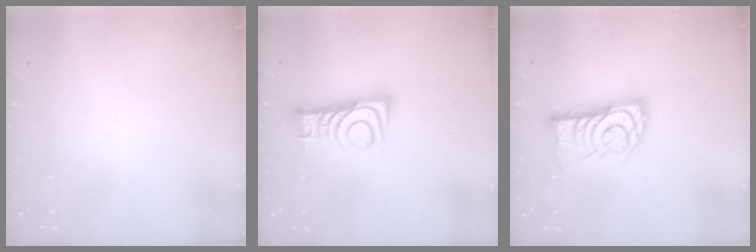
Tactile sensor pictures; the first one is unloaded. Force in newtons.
{"total": 10.1, "press": 10.1, "slide": 0.3}
{"total": 11.9, "press": 11.9, "slide": 0.8}